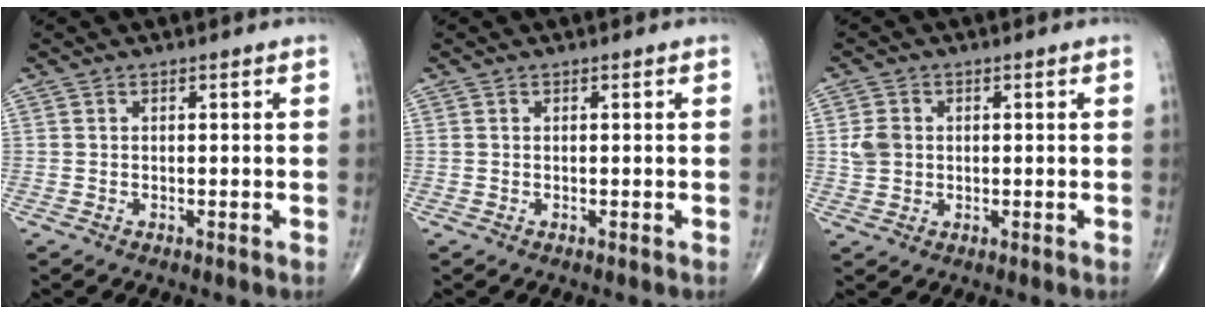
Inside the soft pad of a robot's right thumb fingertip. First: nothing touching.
{"total": 0.0}
{"total": 3.6, "force": [0.3, 3.0, 2.0], "torque": [-0.032, 0.006, 0.008]}